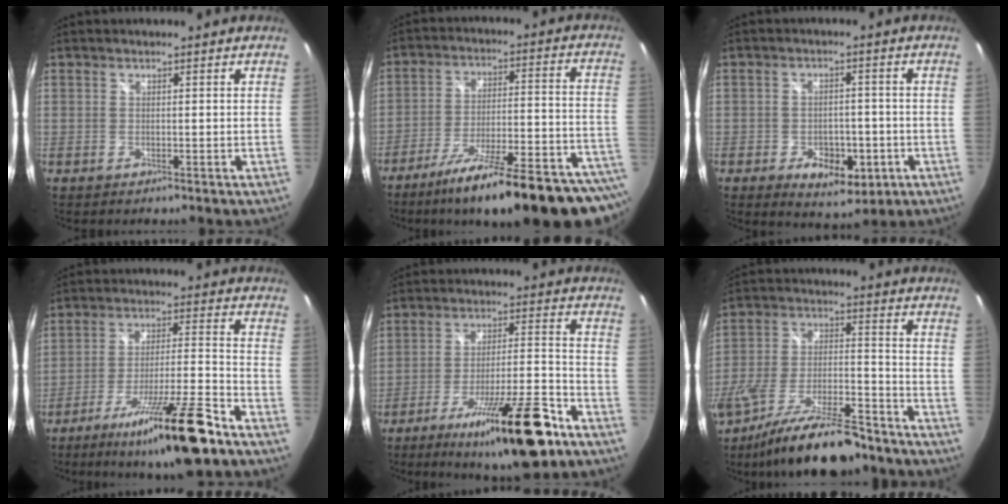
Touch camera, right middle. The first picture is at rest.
{"total": 27.9, "force": [-22.3, 3.2, 16.4], "torque": [-0.217, -0.050, -0.313]}
{"total": 9.2, "force": [-4.1, 5.5, 6.2], "torque": [-0.106, -0.005, -0.047]}
{"total": 16.8, "force": [-11.6, 1.4, 12.1], "torque": [-0.219, -0.023, -0.190]}
{"total": 19.3, "force": [-12.4, 3.6, 14.4], "torque": [-0.243, -0.025, -0.194]}
{"total": 18.7, "force": [-14.7, 4.5, 10.7], "torque": [-0.201, -0.028, -0.232]}